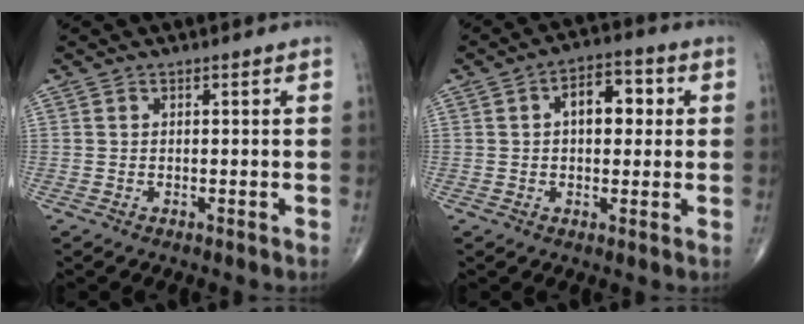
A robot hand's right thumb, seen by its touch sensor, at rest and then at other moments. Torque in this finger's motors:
{"motor_torque": [0.19, 1.65, 0.84, 0.14, 0.01]}